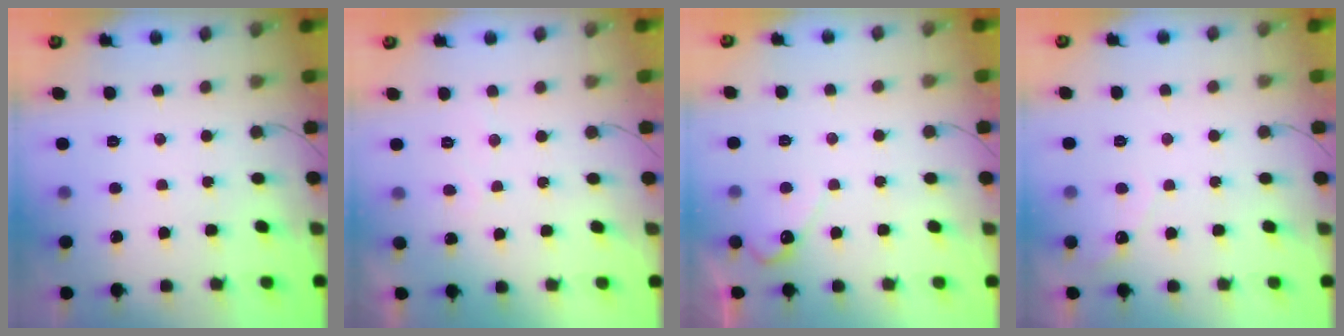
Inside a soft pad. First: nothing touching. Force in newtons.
{"total": 2.3, "press": 2.3, "slide": 0.1}
{"total": 4.9, "press": 4.8, "slide": 0.4}
{"total": 2.8, "press": 2.8, "slide": 0.1}